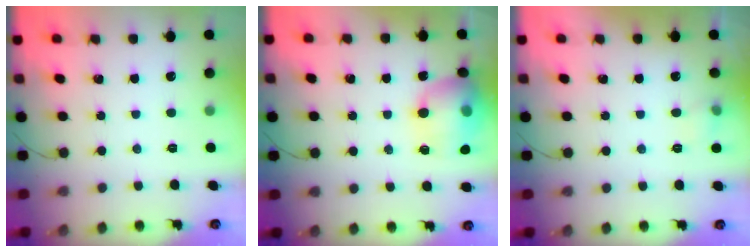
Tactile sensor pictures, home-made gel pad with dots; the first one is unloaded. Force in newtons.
{"total": 16.6, "press": 16.5, "slide": 2.0}
{"total": 5.0, "press": 4.8, "slide": 1.7}